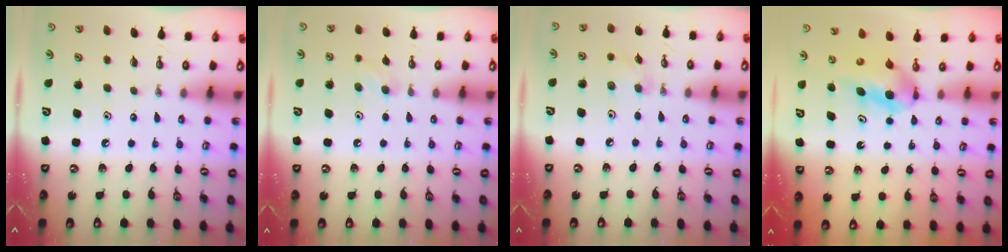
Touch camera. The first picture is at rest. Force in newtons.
{"total": 4.9, "press": 4.8, "slide": 1.0}
{"total": 5.7, "press": 5.7, "slide": 0.8}
{"total": 6.6, "press": 6.4, "slide": 1.9}